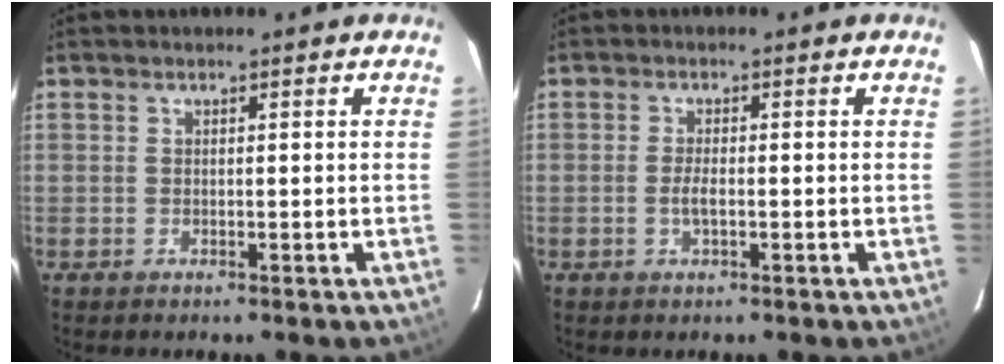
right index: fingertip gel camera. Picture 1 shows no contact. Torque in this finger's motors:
{"motor_torque": [0.35, -0.12, 0.22, 0.06]}